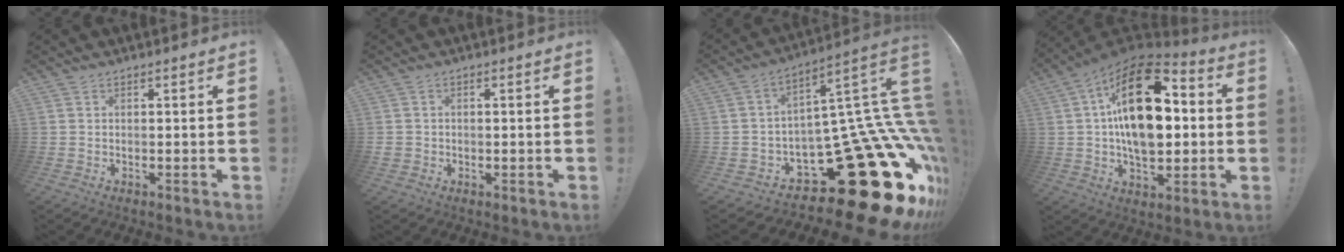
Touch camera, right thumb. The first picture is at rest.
{"total": 2.0, "force": [-0.5, 1.8, 0.6], "torque": [-0.014, 0.004, -0.006]}
{"total": 35.4, "force": [-13.3, 16.4, 28.4], "torque": [-0.317, 0.021, -0.155]}
{"total": 25.2, "force": [3.2, 14.6, 20.2], "torque": [-0.342, -0.005, 0.055]}